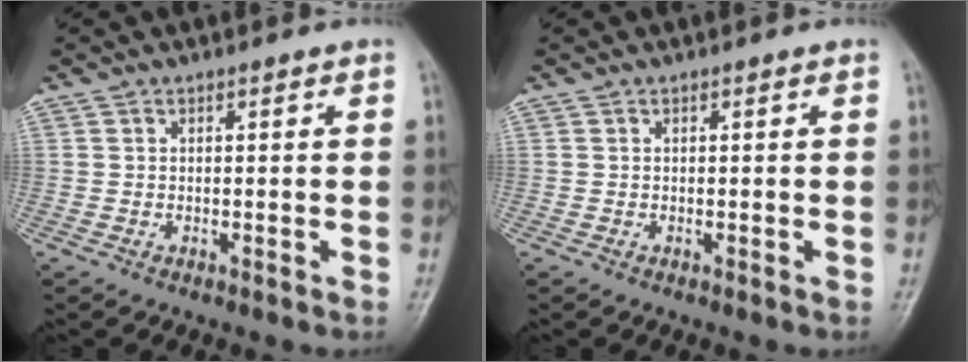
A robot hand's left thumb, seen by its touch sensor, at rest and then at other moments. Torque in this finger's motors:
{"motor_torque": [0.00, 0.00, 0.00, 0.00, 0.00]}